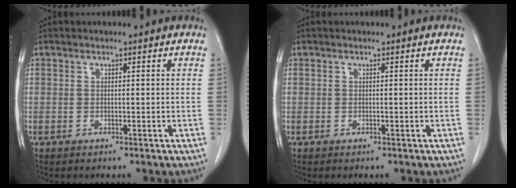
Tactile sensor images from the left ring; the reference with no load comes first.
{"total": 0.0}